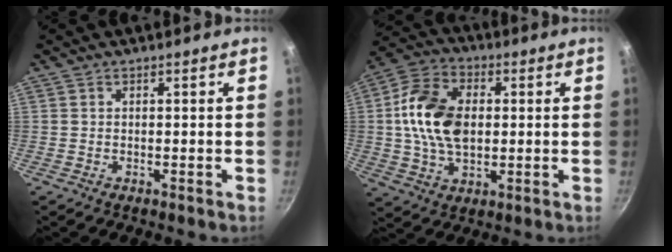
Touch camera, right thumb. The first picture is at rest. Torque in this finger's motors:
{"motor_torque": [1.38, 1.60, 1.52, -0.05, 0.53]}